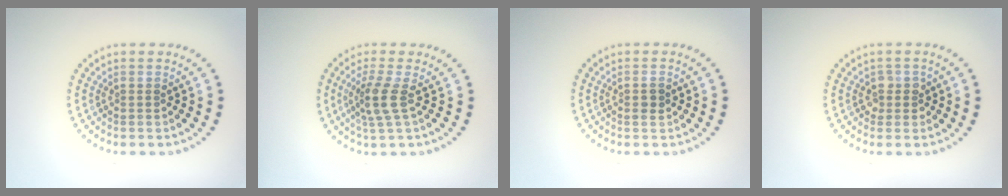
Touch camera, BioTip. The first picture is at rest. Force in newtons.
{"total": 2.7, "press": 2.1, "slide": 1.7}
{"total": 1.1, "press": 1.1, "slide": 0.2}
{"total": 1.4, "press": 1.3, "slide": 0.6}